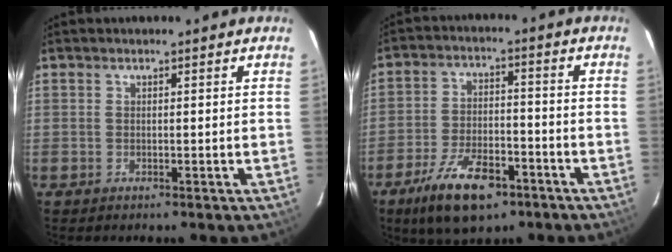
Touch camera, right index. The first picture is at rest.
{"total": 13.6, "force": [-8.5, 5.9, 8.8], "torque": [-0.189, -0.013, -0.141]}